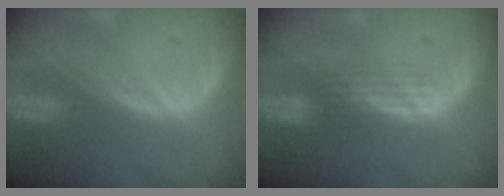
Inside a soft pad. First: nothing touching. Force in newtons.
{"total": 2.8, "press": 2.5, "slide": 1.3}